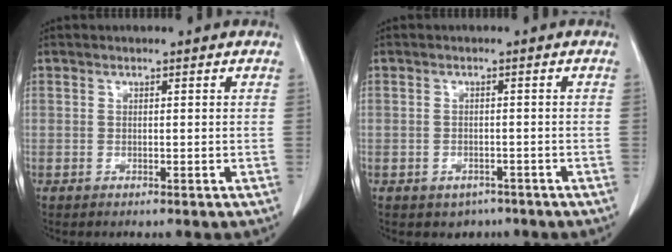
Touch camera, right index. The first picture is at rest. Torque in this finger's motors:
{"motor_torque": [0.28, -0.23, 0.06, 0.00]}